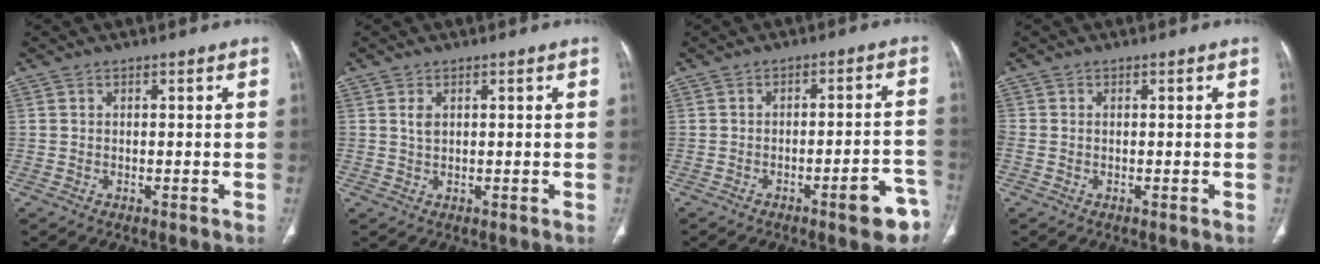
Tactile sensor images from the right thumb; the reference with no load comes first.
{"total": 1.7, "force": [0.6, 1.0, 1.2], "torque": [-0.023, 0.000, 0.015]}
{"total": 8.1, "force": [-4.8, 1.9, 6.3], "torque": [-0.062, 0.034, -0.056]}
{"total": 1.1, "force": [-0.1, 0.7, 0.8], "torque": [-0.026, 0.004, 0.000]}